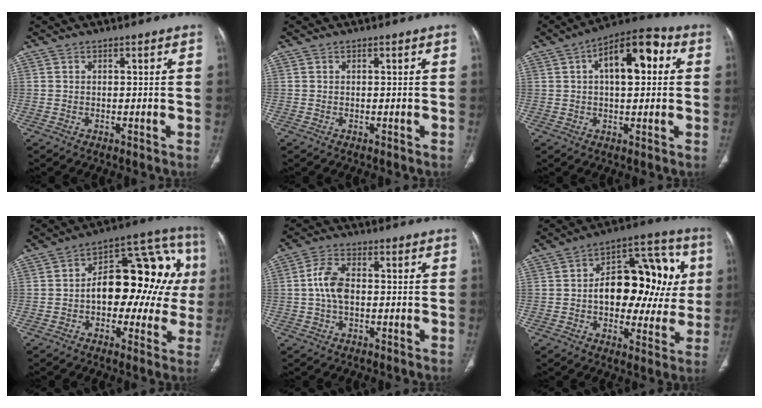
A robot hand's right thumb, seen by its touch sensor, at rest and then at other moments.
{"total": 0.0}
{"total": 12.9, "force": [3.0, 6.3, 10.9], "torque": [-0.147, 0.027, 0.037]}
{"total": 21.0, "force": [0.8, 11.8, 17.3], "torque": [-0.198, 0.051, 0.004]}
{"total": 6.0, "force": [-0.2, 3.3, 4.9], "torque": [-0.101, 0.013, -0.009]}
{"total": 20.6, "force": [1.6, 12.4, 16.5], "torque": [-0.180, 0.034, 0.023]}